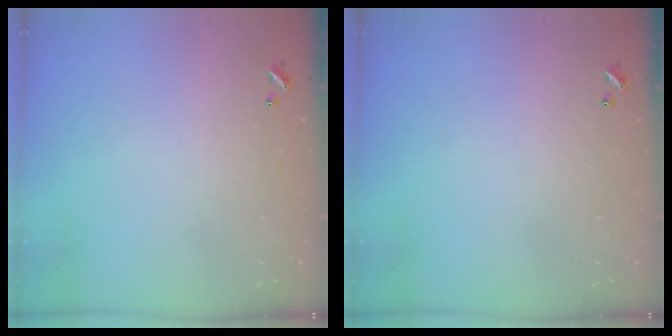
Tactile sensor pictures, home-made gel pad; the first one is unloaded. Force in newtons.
{"total": 0.0}